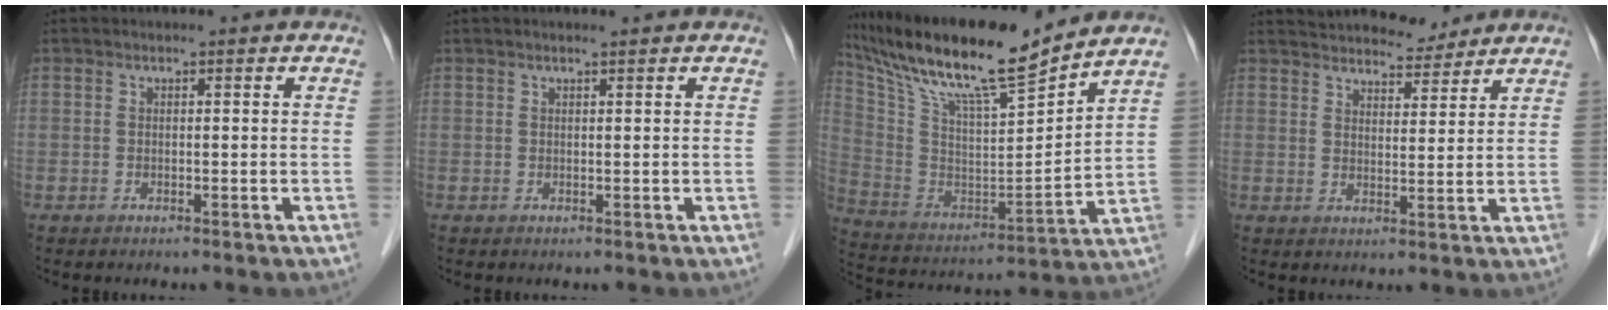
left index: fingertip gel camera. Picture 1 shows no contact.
{"total": 0.9, "force": [0.7, -0.1, 0.5], "torque": [-0.012, 0.004, 0.015]}
{"total": 20.0, "force": [16.7, 1.1, 11.0], "torque": [-0.206, 0.001, 0.301]}
{"total": 9.9, "force": [9.5, 2.1, 1.9], "torque": [-0.020, 0.009, 0.135]}